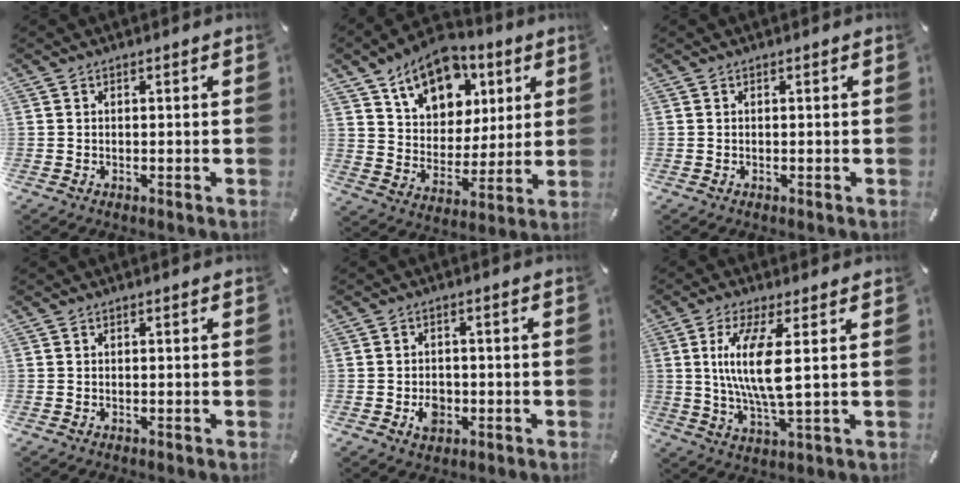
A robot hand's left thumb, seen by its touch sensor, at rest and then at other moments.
{"total": 14.8, "force": [8.6, 10.3, 6.3], "torque": [-0.101, -0.044, 0.158]}
{"total": 0.0}
{"total": 0.0}
{"total": 4.8, "force": [-1.4, 3.8, 2.6], "torque": [-0.040, 0.003, -0.024]}
{"total": 12.1, "force": [2.0, 2.7, 11.7], "torque": [-0.249, -0.014, 0.026]}